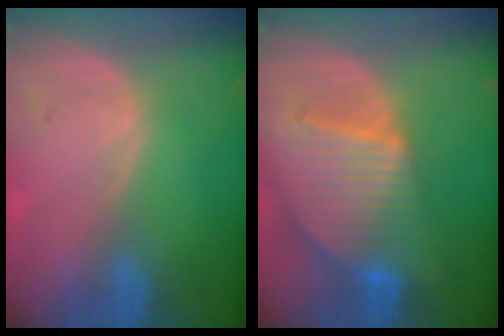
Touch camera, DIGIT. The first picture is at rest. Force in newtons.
{"total": 9.5, "press": 8.2, "slide": 4.8}